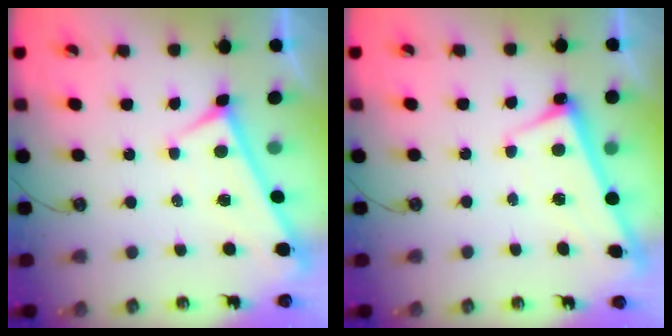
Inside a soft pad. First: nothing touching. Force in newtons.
{"total": 2.7, "press": 2.7, "slide": 0.4}